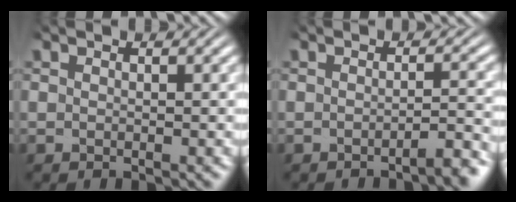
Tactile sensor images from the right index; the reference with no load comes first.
{"total": 2.3, "force": [-1.9, 0.1, 1.3], "torque": [-0.016, 0.002, -0.036]}